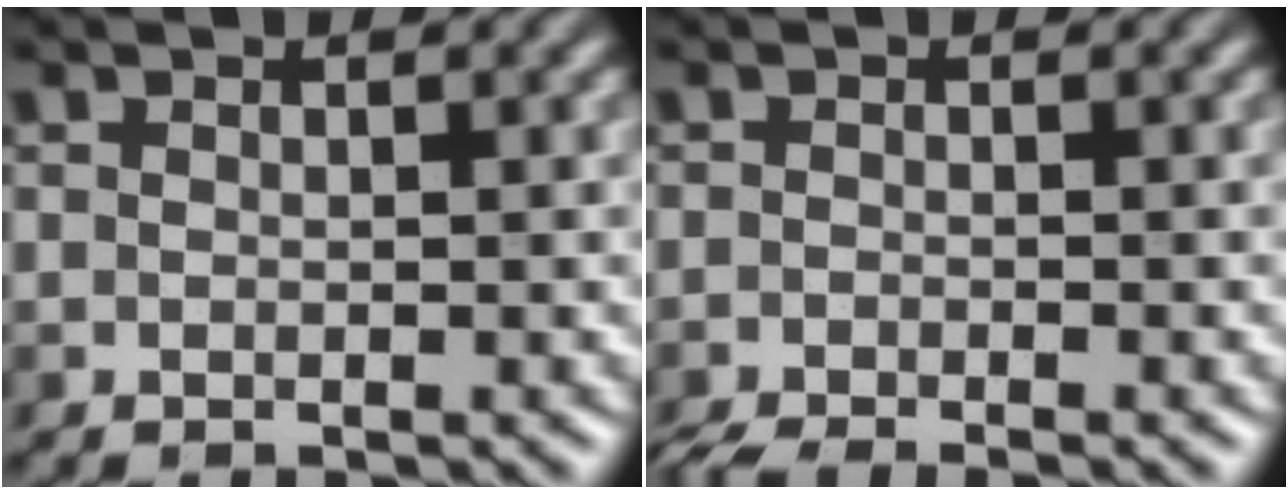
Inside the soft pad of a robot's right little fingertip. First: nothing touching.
{"total": 3.3, "force": [-2.7, 1.1, 1.7], "torque": [-0.034, -0.011, -0.044]}